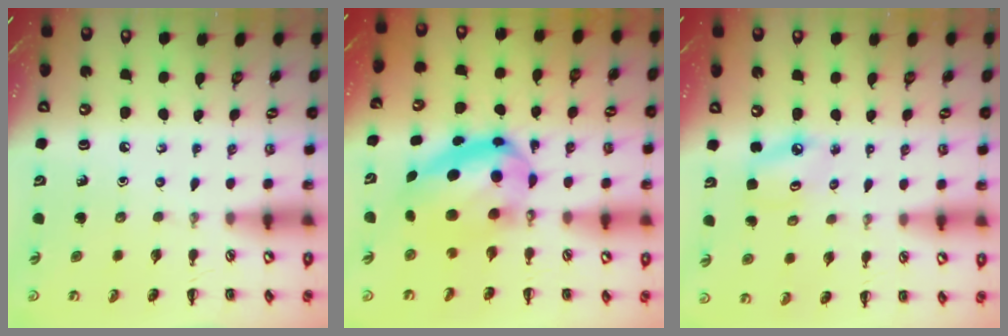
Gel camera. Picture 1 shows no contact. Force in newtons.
{"total": 10.0, "press": 9.8, "slide": 2.2}
{"total": 3.6, "press": 3.5, "slide": 0.5}